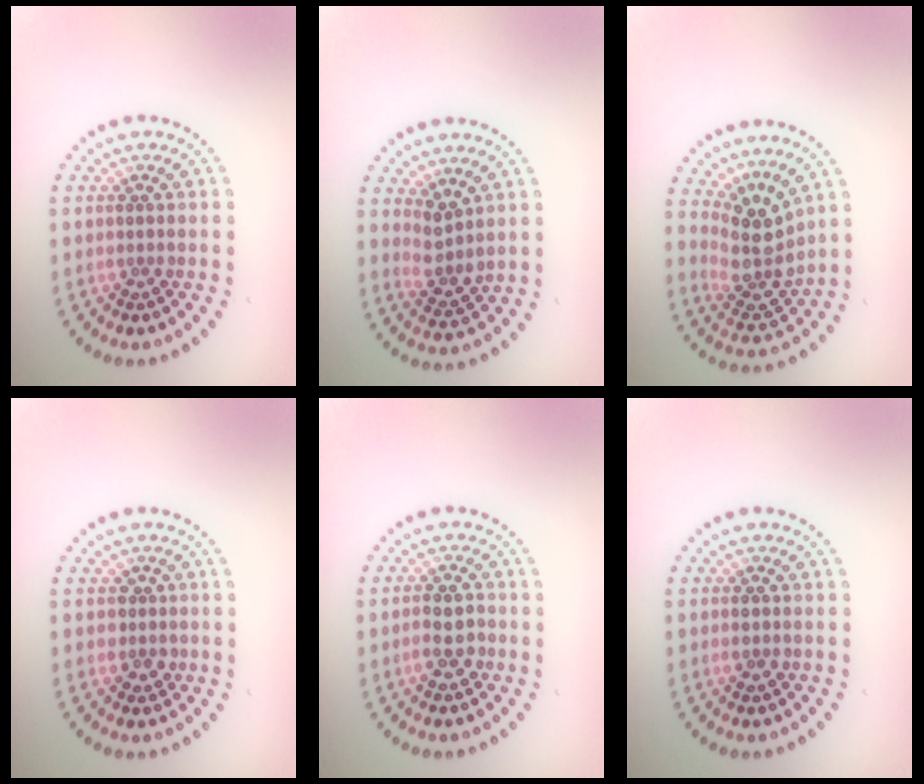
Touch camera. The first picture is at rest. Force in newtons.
{"total": 2.5, "press": 2.0, "slide": 1.6}
{"total": 4.1, "press": 3.1, "slide": 2.7}
{"total": 1.5, "press": 1.2, "slide": 0.9}
{"total": 2.4, "press": 2.3, "slide": 0.7}
{"total": 1.2, "press": 1.2, "slide": 0.2}